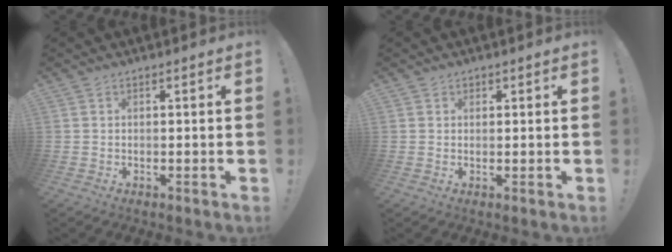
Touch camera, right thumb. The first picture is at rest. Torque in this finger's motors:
{"motor_torque": [0.03, 0.23, -0.14, -0.14, -0.05]}